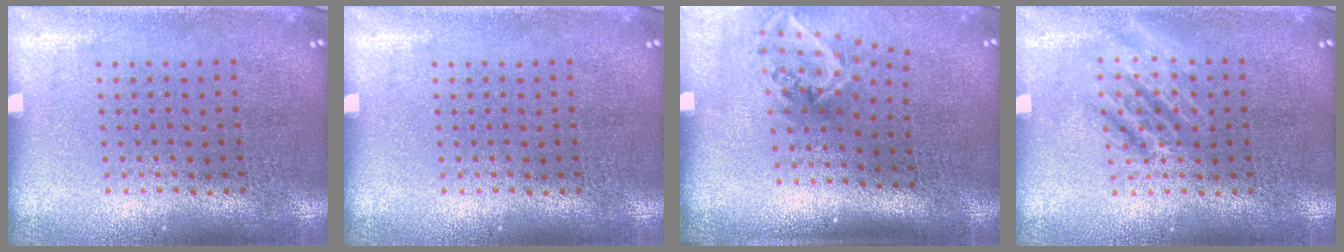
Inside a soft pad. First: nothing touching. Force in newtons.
{"total": 0.0}
{"total": 1.9, "press": 1.2, "slide": 1.5}
{"total": 2.1, "press": 2.1, "slide": 0.2}